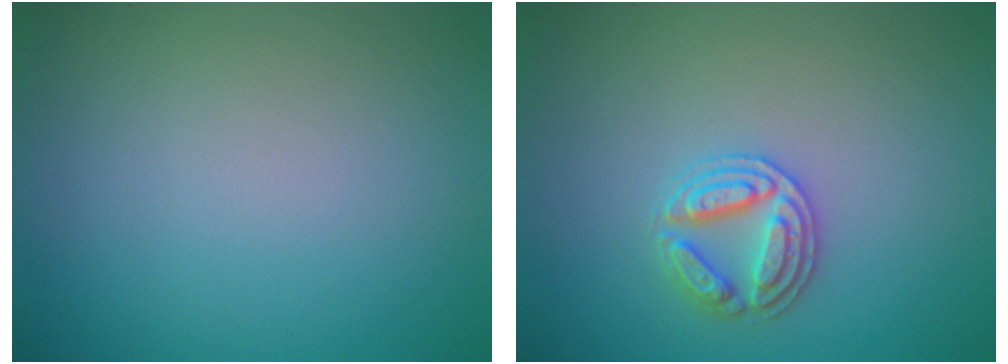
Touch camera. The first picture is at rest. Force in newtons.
{"total": 2.8, "press": 2.8, "slide": 0.2}